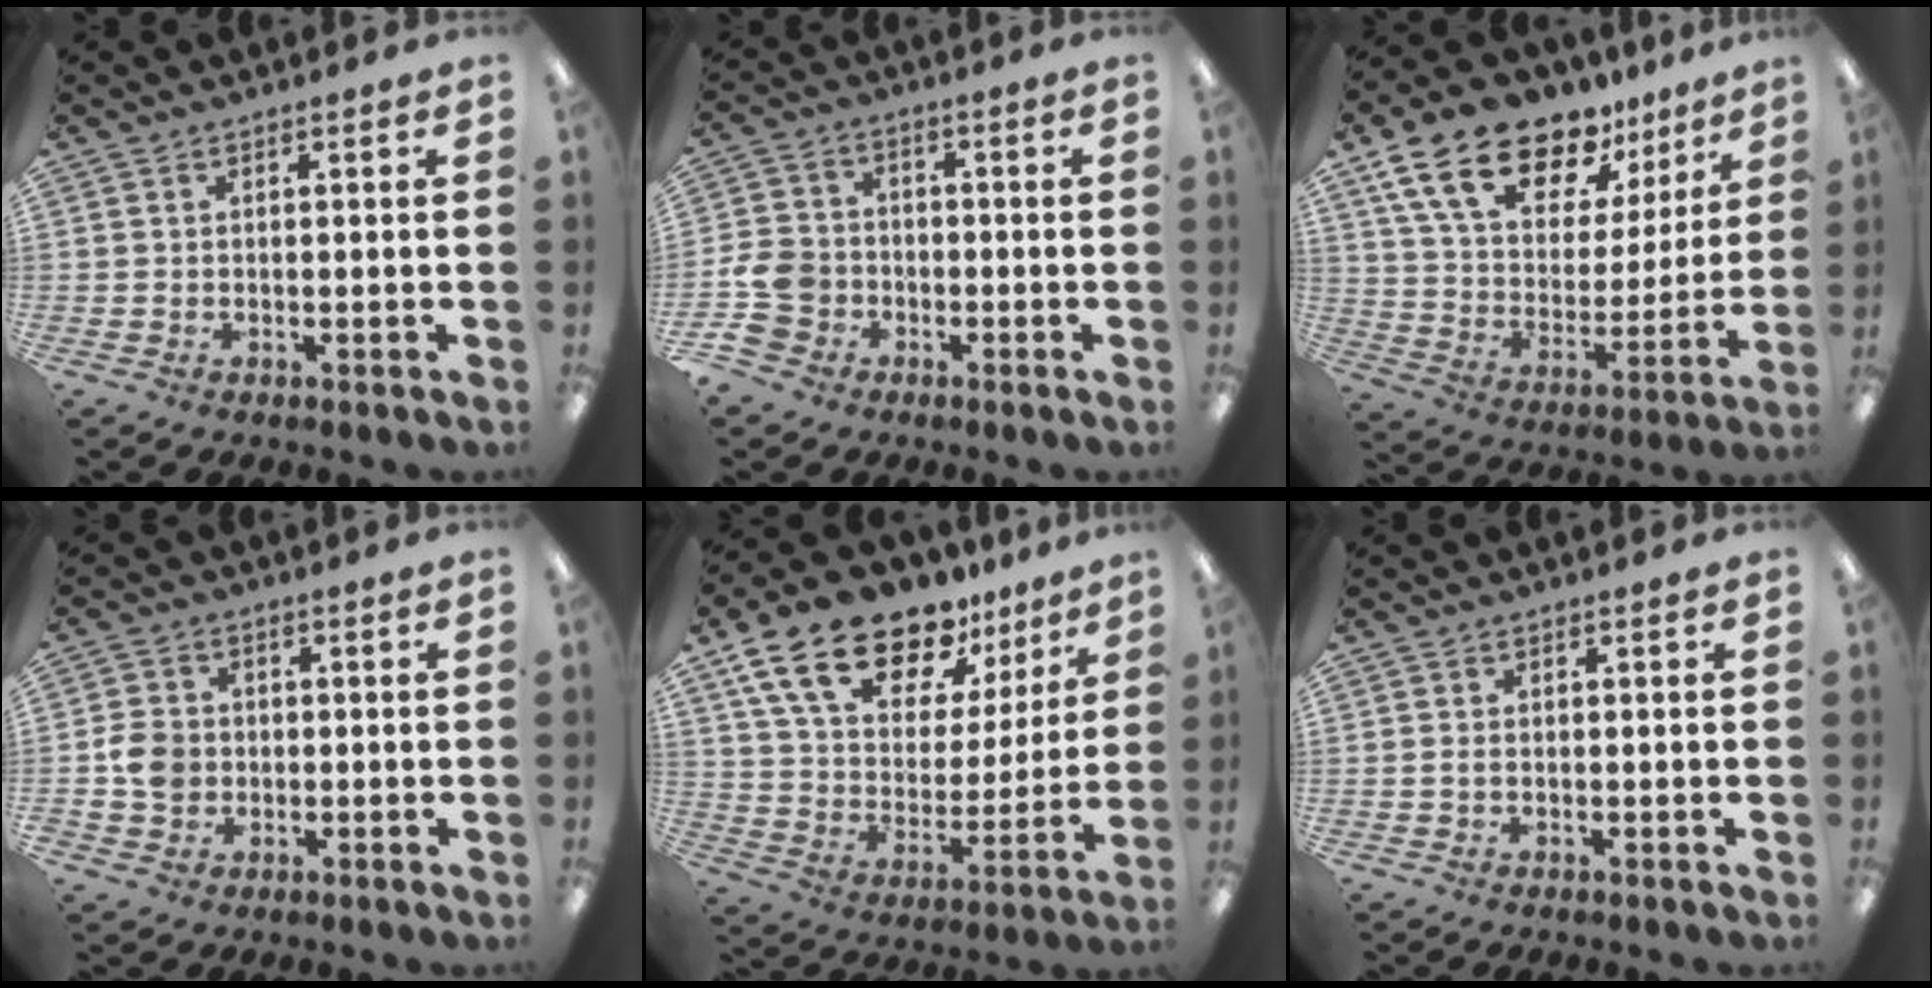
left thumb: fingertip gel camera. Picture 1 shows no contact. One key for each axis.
{"total": 8.8, "fx": -3.4, "fy": 7.4, "fz": 3.5, "tx": -0.090, "ty": 0.031, "tz": -0.061}
{"total": 18.3, "fx": 13.0, "fy": 9.9, "fz": 8.3, "tx": -0.159, "ty": -0.075, "tz": 0.236}
{"total": 6.3, "fx": -0.9, "fy": 5.5, "fz": 3.0, "tx": -0.061, "ty": 0.007, "tz": -0.017}
{"total": 18.9, "fx": 14.0, "fy": 9.4, "fz": 8.4, "tx": -0.164, "ty": -0.086, "tz": 0.255}
{"total": 0.7, "fx": -0.3, "fy": 0.4, "fz": 0.6, "tx": -0.011, "ty": 0.001, "tz": -0.006}